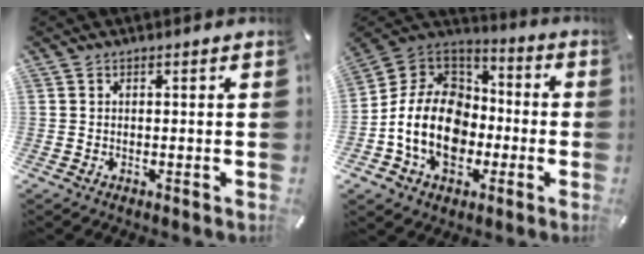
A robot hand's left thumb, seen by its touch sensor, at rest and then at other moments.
{"total": 17.5, "force": [-4.2, 13.6, 10.2], "torque": [-0.221, 0.022, -0.076]}